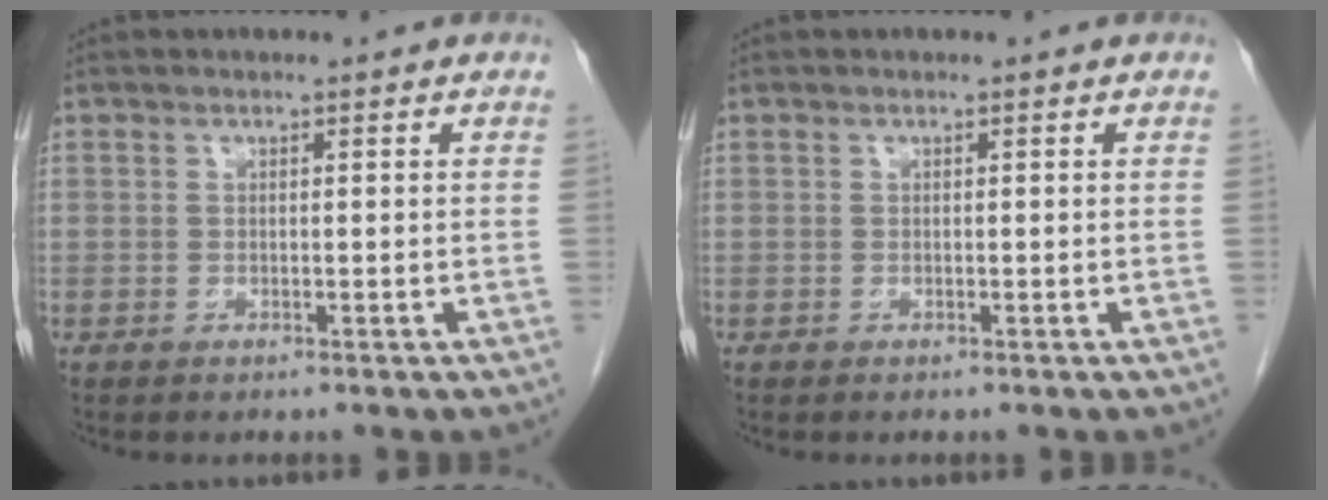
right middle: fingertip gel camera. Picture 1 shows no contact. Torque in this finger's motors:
{"motor_torque": [-0.07, 0.13, -0.02, 0.01]}